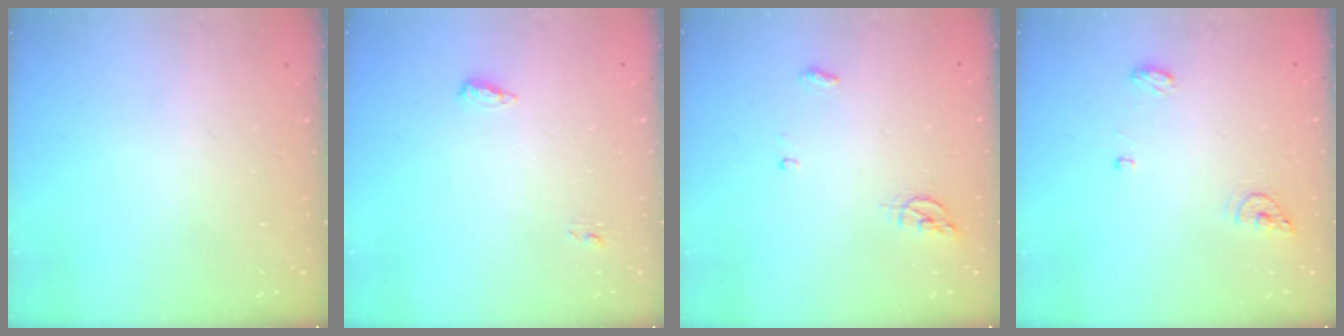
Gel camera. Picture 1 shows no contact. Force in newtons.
{"total": 4.9, "press": 4.6, "slide": 1.5}
{"total": 4.5, "press": 4.3, "slide": 1.2}
{"total": 10.0, "press": 7.3, "slide": 6.9}